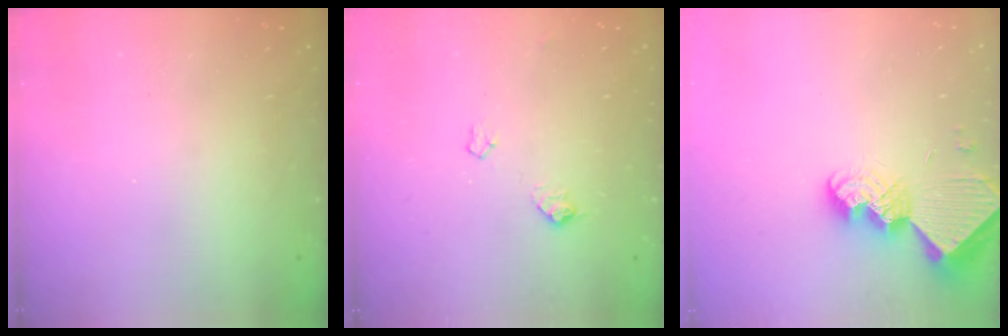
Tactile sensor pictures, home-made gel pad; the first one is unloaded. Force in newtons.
{"total": 6.6, "press": 6.5, "slide": 0.9}
{"total": 10.4, "press": 10.3, "slide": 0.8}